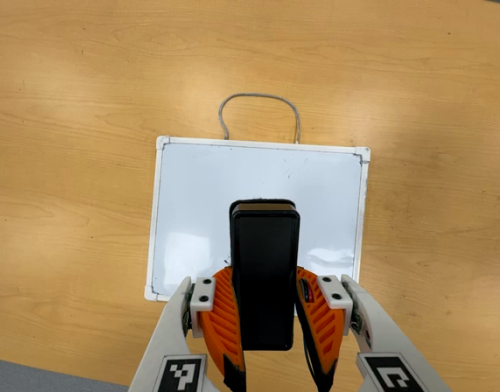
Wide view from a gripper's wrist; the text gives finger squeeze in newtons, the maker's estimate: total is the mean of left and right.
{"total": 8.5, "left": 7.1, "right": 9.9}